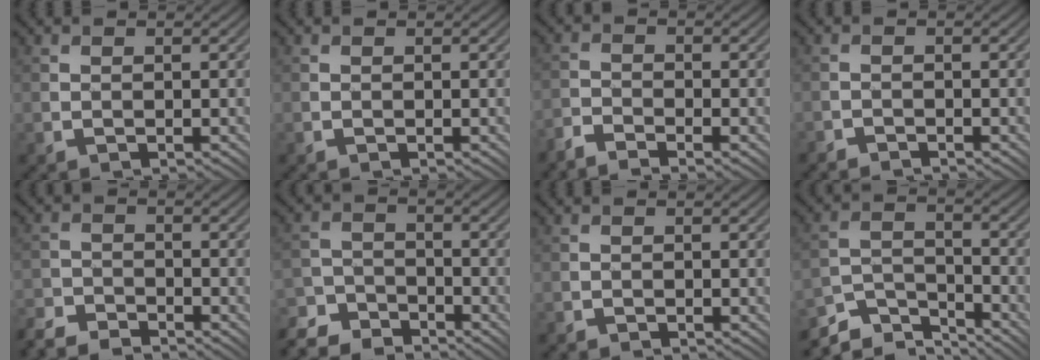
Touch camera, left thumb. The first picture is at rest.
{"total": 0.0}
{"total": 3.5, "force": [-3.2, 0.7, 1.3], "torque": [-0.025, 0.001, -0.069]}
{"total": 1.5, "force": [-1.4, -0.1, -0.3], "torque": [0.008, 0.010, -0.030]}
{"total": 5.3, "force": [-4.9, 1.4, 1.3], "torque": [-0.023, -0.003, -0.101]}
{"total": 7.7, "force": [-6.9, 2.8, 1.6], "torque": [-0.031, -0.002, -0.125]}
{"total": 0.7, "force": [-0.6, -0.2, -0.3], "torque": [0.009, 0.004, -0.013]}
{"total": 7.2, "force": [-6.5, 2.0, 2.4], "torque": [-0.046, 0.002, -0.126]}